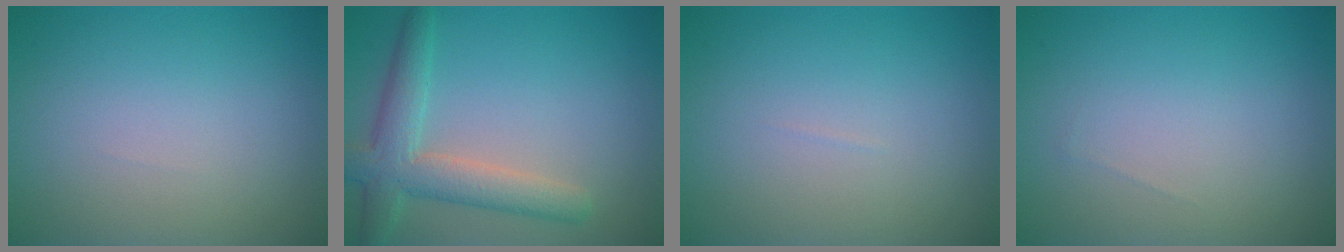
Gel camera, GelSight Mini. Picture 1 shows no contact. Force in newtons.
{"total": 4.8, "press": 4.8, "slide": 0.3}
{"total": 0.0}
{"total": 0.0}